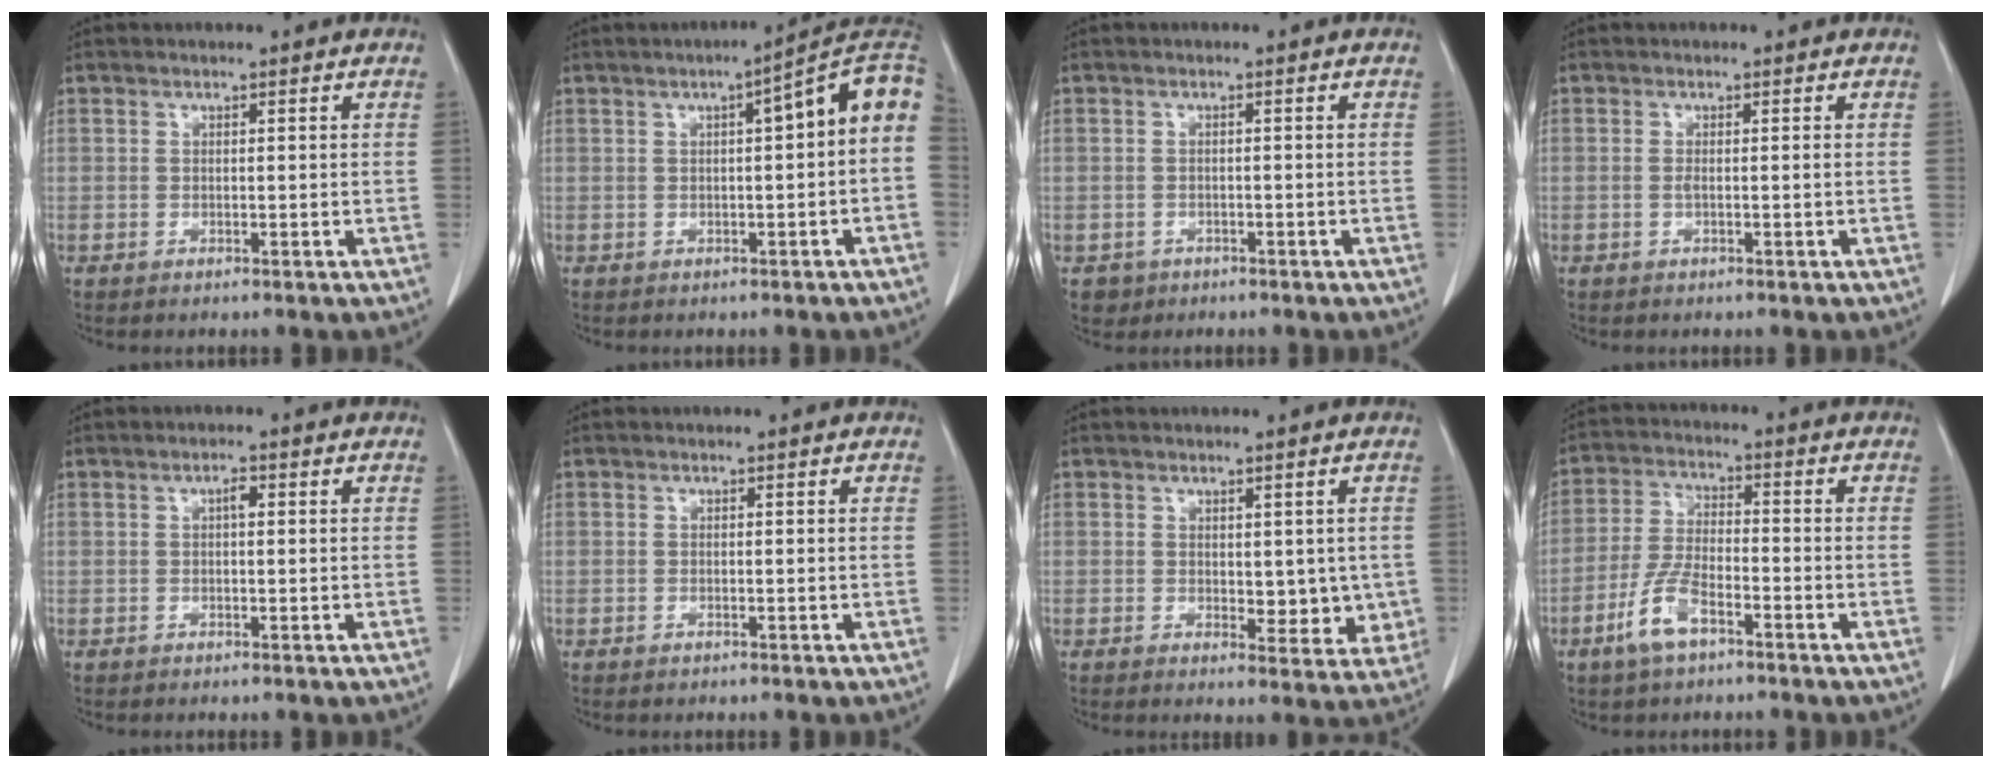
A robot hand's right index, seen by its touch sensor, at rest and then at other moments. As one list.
[{"total": 9.6, "force": [1.9, 0.9, 9.4], "torque": [-0.120, 0.035, 0.015]}, {"total": 2.0, "force": [-0.9, 1.8, 0.0], "torque": [0.000, 0.006, -0.013]}, {"total": 0.8, "force": [-0.1, 0.0, 0.8], "torque": [-0.017, -0.001, 0.000]}, {"total": 1.3, "force": [0.3, 0.5, 1.2], "torque": [-0.018, 0.004, 0.002]}, {"total": 0.0}, {"total": 5.3, "force": [0.2, 3.0, 4.3], "torque": [-0.034, -0.010, 0.010]}, {"total": 7.2, "force": [-4.2, 2.5, 5.4], "torque": [-0.119, -0.001, -0.083]}]